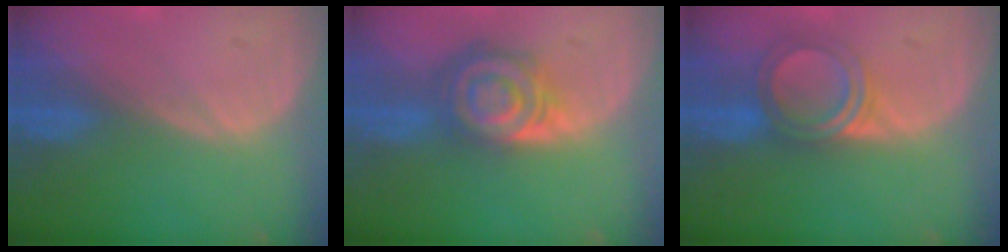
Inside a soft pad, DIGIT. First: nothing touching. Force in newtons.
{"total": 8.2, "press": 7.2, "slide": 4.0}
{"total": 5.2, "press": 5.1, "slide": 0.3}